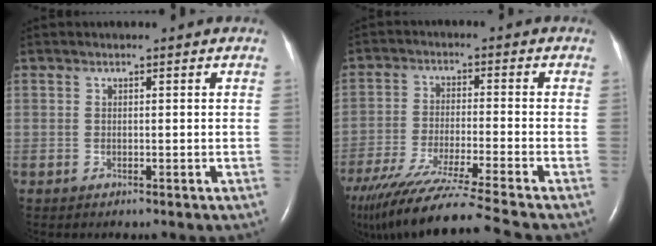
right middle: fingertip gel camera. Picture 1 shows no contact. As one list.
[{"total": 18.4, "force": [-15.6, -2.1, 9.5], "torque": [-0.176, -0.057, -0.264]}]